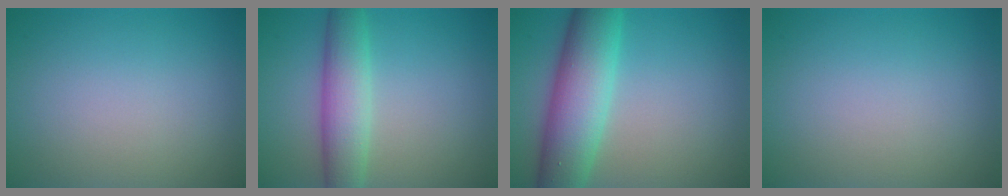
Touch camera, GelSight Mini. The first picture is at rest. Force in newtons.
{"total": 4.8, "press": 4.8, "slide": 0.1}
{"total": 8.2, "press": 8.2, "slide": 0.3}
{"total": 0.0}